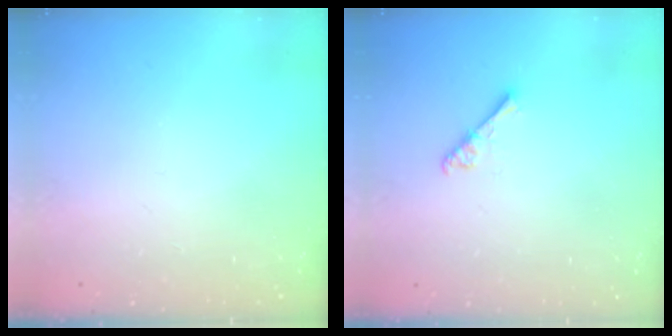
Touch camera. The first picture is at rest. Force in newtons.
{"total": 4.0, "press": 4.0, "slide": 0.5}